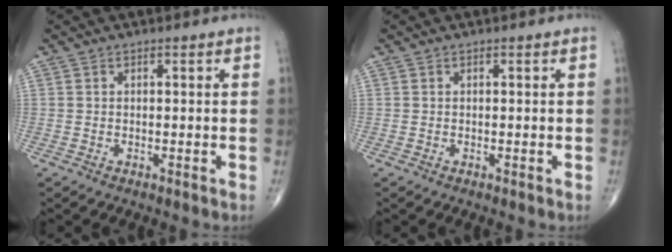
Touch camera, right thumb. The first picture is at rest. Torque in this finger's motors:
{"motor_torque": [0.05, 0.05, -0.01, 0.01, 0.00]}